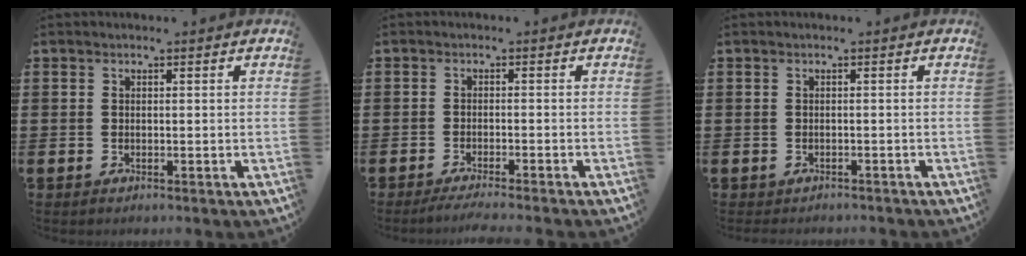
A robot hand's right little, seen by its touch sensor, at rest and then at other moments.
{"total": 2.1, "force": [-1.9, -0.2, 1.0], "torque": [-0.014, 0.001, -0.035]}
{"total": 0.6, "force": [-0.6, 0.0, 0.0], "torque": [-0.002, -0.001, -0.012]}